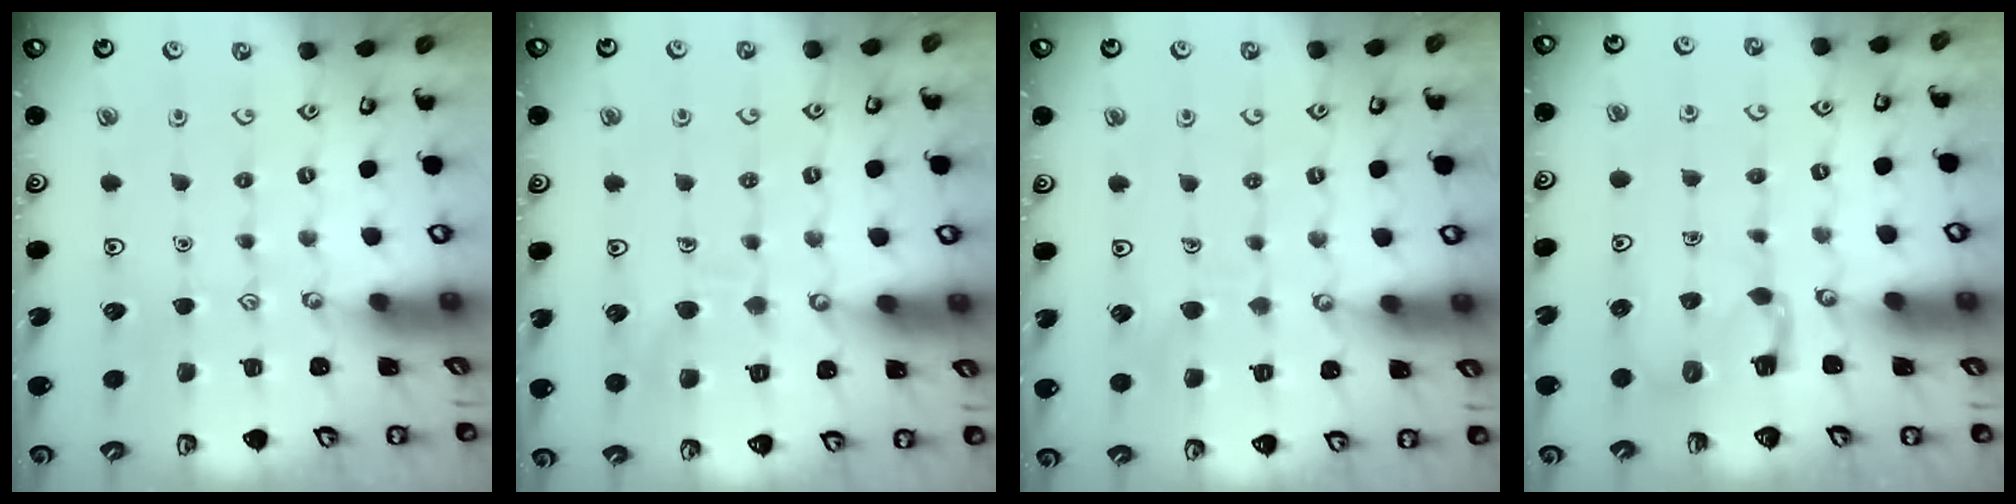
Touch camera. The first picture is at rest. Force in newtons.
{"total": 8.6, "press": 8.6, "slide": 0.7}
{"total": 5.8, "press": 5.7, "slide": 0.6}
{"total": 2.7, "press": 2.7, "slide": 0.4}